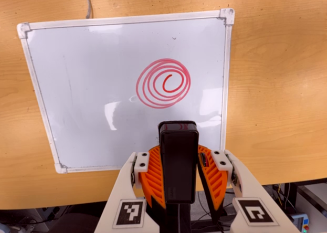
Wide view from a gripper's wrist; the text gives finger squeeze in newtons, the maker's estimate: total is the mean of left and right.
{"total": 8.0, "left": 6.3, "right": 9.6}